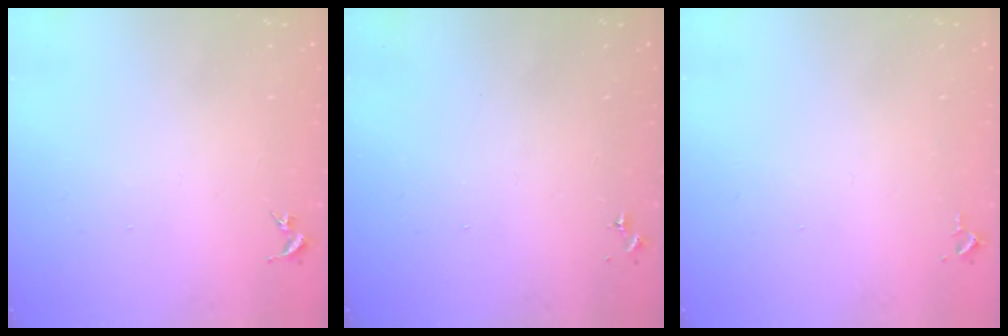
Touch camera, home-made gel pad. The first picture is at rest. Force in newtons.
{"total": 0.0}
{"total": 2.6, "press": 2.6, "slide": 0.4}